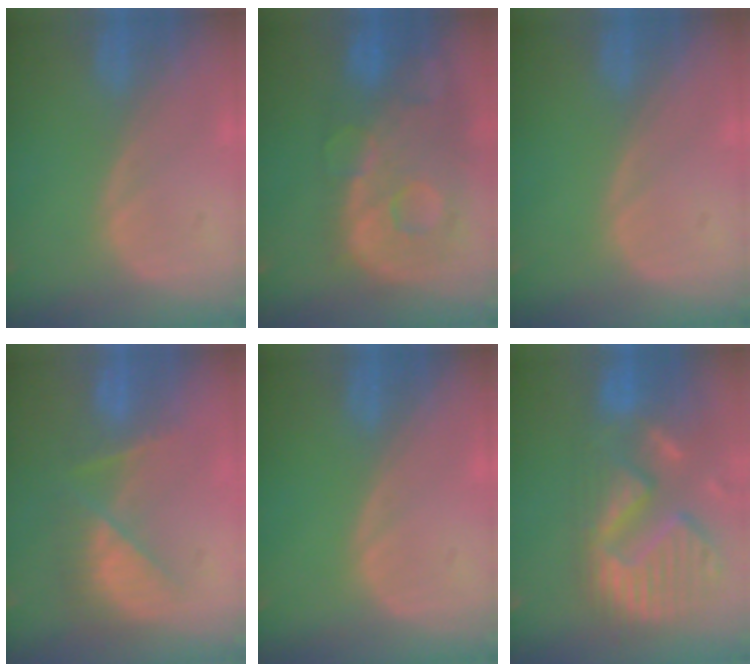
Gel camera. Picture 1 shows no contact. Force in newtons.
{"total": 13.3, "press": 10.7, "slide": 8.0}
{"total": 0.0}
{"total": 8.0, "press": 6.9, "slide": 4.1}
{"total": 0.0}
{"total": 13.9, "press": 11.6, "slide": 7.7}